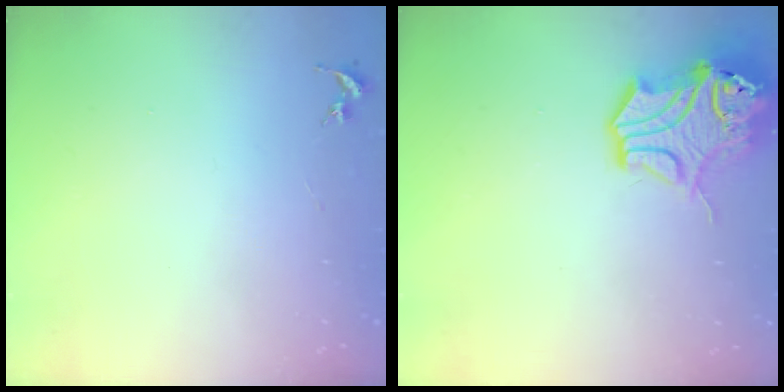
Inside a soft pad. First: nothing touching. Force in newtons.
{"total": 14.2, "press": 14.1, "slide": 1.9}